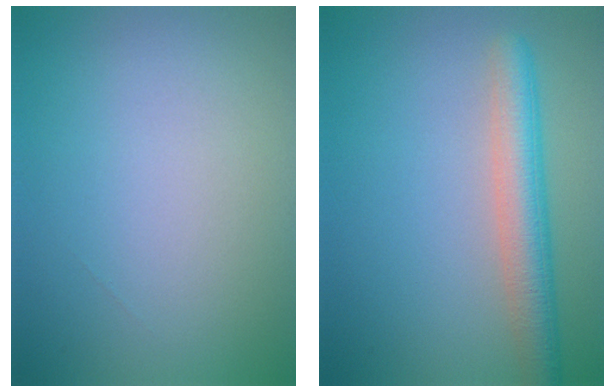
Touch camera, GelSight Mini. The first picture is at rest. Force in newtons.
{"total": 4.7, "press": 4.7, "slide": 0.3}